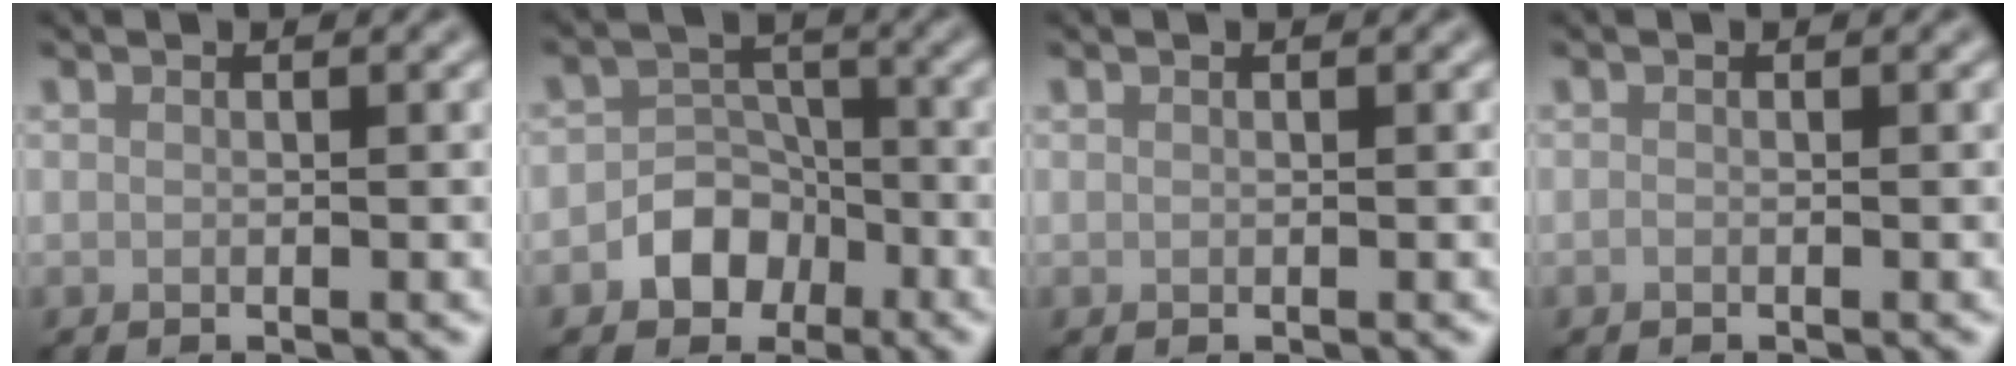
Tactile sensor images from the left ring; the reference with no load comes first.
{"total": 4.3, "force": [-2.1, 3.4, 1.7], "torque": [-0.005, 0.009, -0.043]}
{"total": 0.0}
{"total": 0.0}